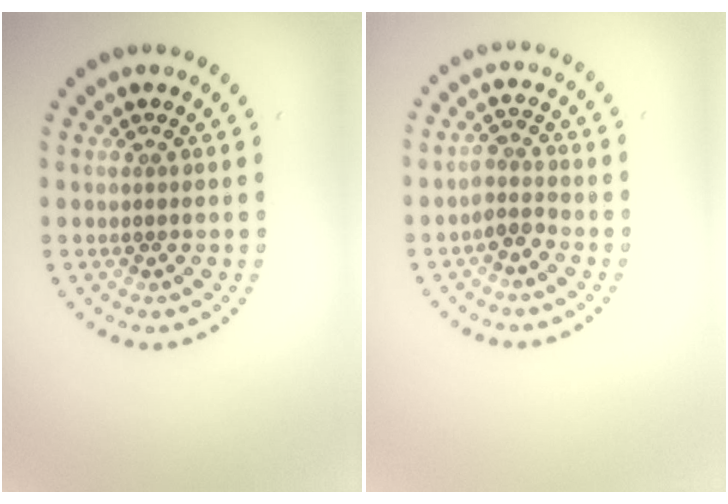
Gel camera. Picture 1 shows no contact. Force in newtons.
{"total": 2.0, "press": 1.6, "slide": 1.2}